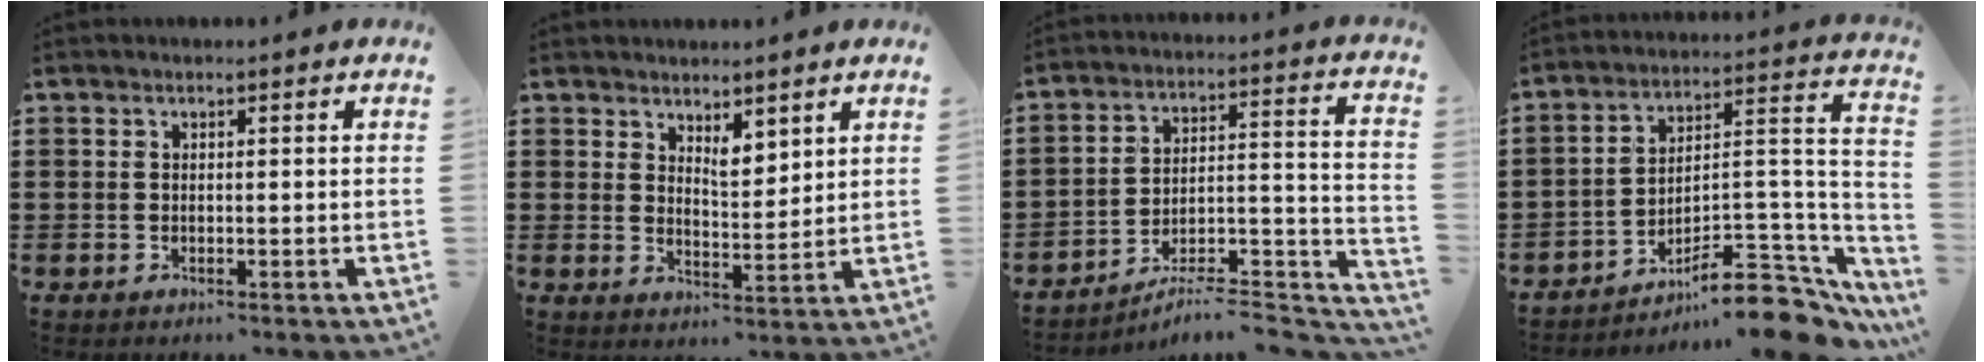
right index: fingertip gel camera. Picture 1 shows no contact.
{"total": 3.7, "force": [3.2, 1.2, 1.3], "torque": [-0.026, -0.006, 0.057]}
{"total": 5.9, "force": [-5.5, 0.5, 2.3], "torque": [-0.031, -0.012, -0.110]}
{"total": 11.4, "force": [-8.9, 3.2, 6.3], "torque": [-0.074, 0.027, -0.162]}